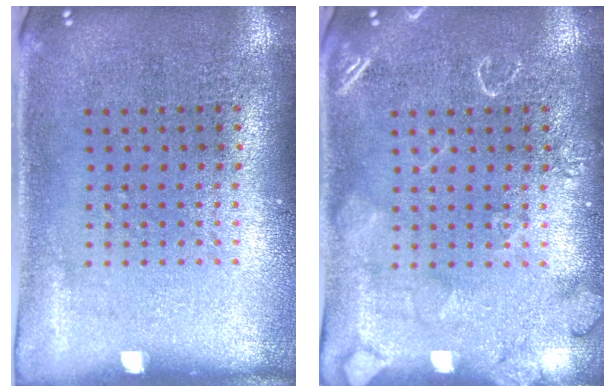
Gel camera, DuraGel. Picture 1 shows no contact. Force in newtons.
{"total": 2.4, "press": 2.4, "slide": 0.4}